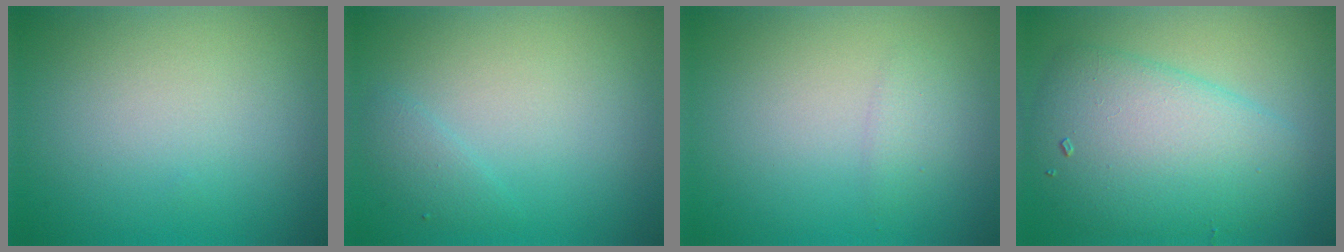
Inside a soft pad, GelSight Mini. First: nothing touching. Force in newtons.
{"total": 1.2, "press": 1.2, "slide": 0.1}
{"total": 1.1, "press": 1.1, "slide": 0.1}
{"total": 7.1, "press": 7.1, "slide": 0.1}